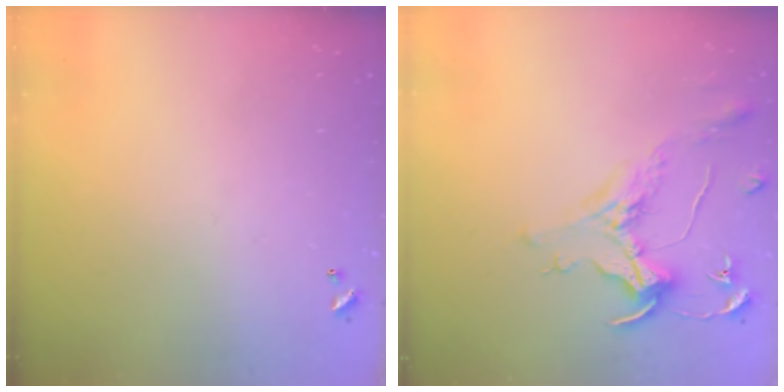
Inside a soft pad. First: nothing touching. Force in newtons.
{"total": 1.6, "press": 1.4, "slide": 0.7}